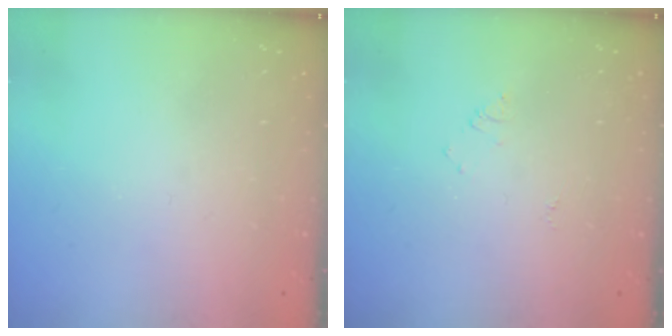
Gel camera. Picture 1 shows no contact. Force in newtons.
{"total": 4.7, "press": 4.7, "slide": 0.6}